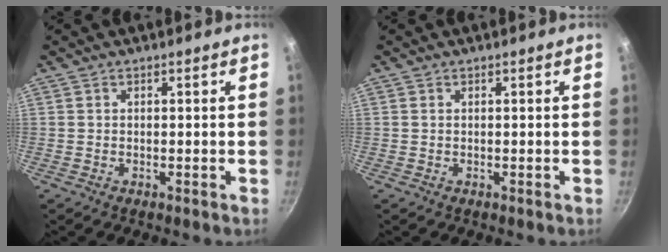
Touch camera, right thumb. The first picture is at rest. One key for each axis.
{"total": 0.0}